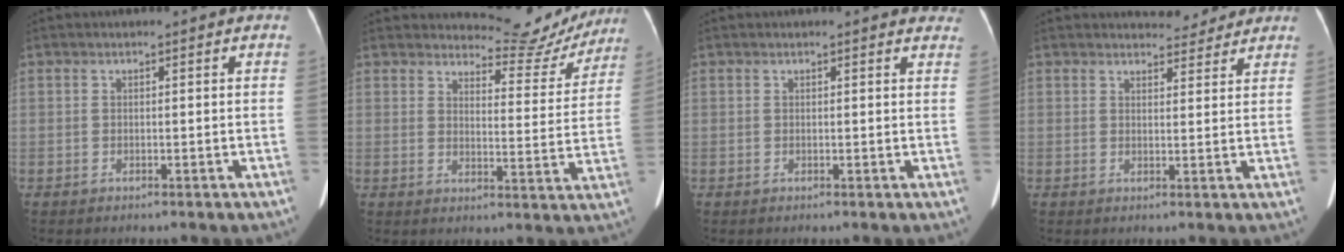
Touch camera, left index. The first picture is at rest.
{"total": 10.9, "force": [10.6, 2.4, 0.4], "torque": [0.007, -0.027, 0.118]}
{"total": 8.4, "force": [7.8, 2.2, 2.1], "torque": [0.000, 0.012, 0.067]}
{"total": 5.4, "force": [5.2, 1.5, 0.7], "torque": [-0.002, 0.003, 0.060]}